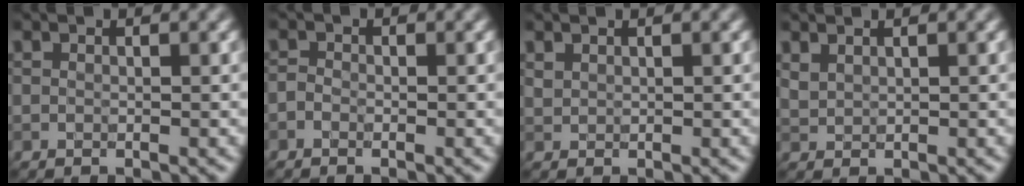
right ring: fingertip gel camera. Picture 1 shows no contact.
{"total": 0.8, "force": [-0.5, 0.5, 0.3], "torque": [-0.006, 0.000, -0.014]}
{"total": 0.7, "force": [0.6, 0.3, 0.1], "torque": [-0.007, 0.000, 0.017]}
{"total": 1.1, "force": [0.9, 0.4, 0.3], "torque": [-0.014, -0.001, 0.025]}